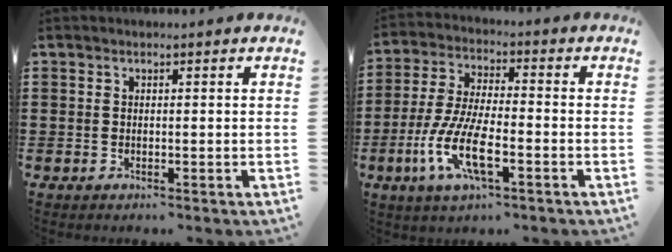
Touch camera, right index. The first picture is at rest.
{"total": 10.1, "force": [-4.3, 3.0, 8.6], "torque": [-0.207, -0.016, -0.086]}